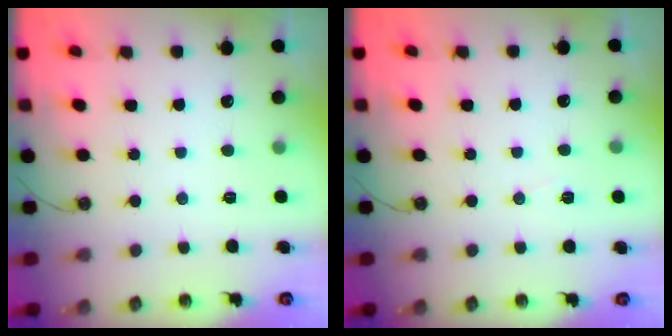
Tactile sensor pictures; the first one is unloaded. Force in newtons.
{"total": 5.5, "press": 3.2, "slide": 4.5}